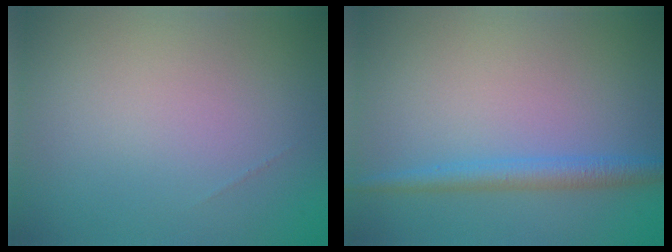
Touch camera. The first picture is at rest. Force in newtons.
{"total": 2.4, "press": 2.4, "slide": 0.1}